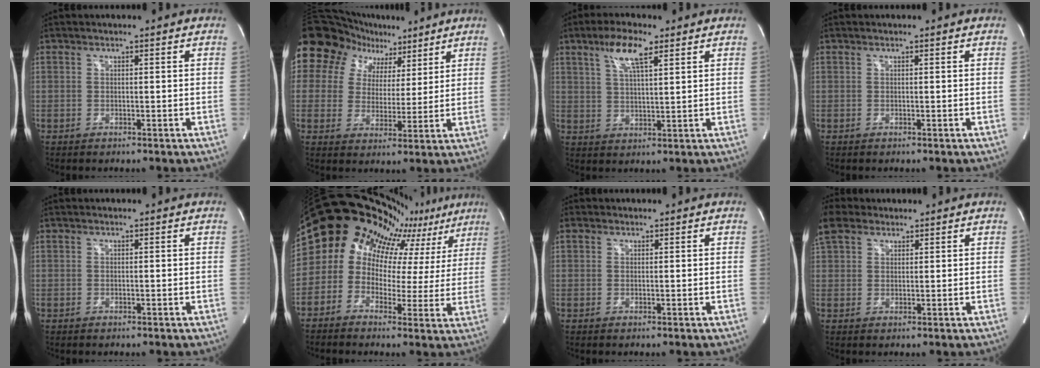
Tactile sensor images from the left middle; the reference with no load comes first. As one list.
[{"total": 10.7, "force": [7.0, 7.5, 2.9], "torque": [-0.047, 0.040, 0.113]}, {"total": 6.8, "force": [3.9, 1.3, 5.4], "torque": [-0.109, 0.006, 0.072]}, {"total": 0.0}, {"total": 0.0}, {"total": 13.1, "force": [11.5, 5.0, 3.7], "torque": [-0.064, -0.004, 0.117]}, {"total": 0.8, "force": [0.0, -0.6, -0.5], "torque": [0.012, -0.008, -0.003]}, {"total": 5.7, "force": [4.4, 2.8, 2.2], "torque": [-0.072, 0.025, 0.096]}]